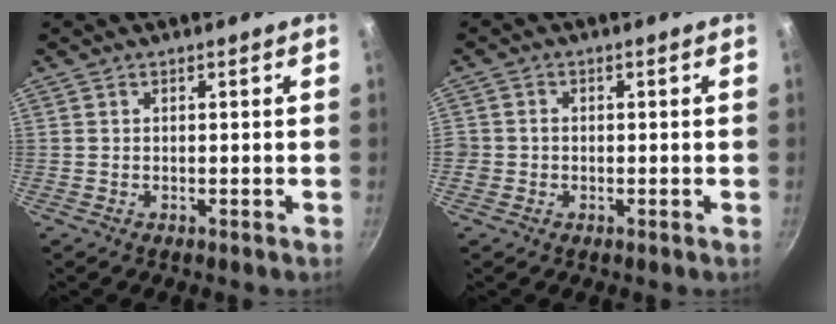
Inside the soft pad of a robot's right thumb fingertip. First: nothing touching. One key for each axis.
{"total": 2.1, "fx": -0.5, "fy": 1.9, "fz": 0.5, "tx": -0.004, "ty": 0.004, "tz": -0.012}